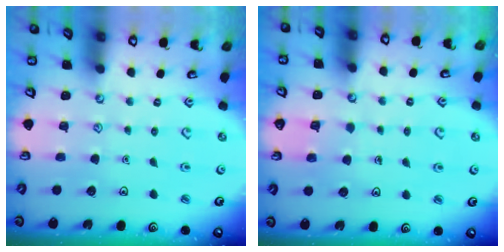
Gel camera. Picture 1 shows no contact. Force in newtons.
{"total": 2.2, "press": 2.2, "slide": 0.0}